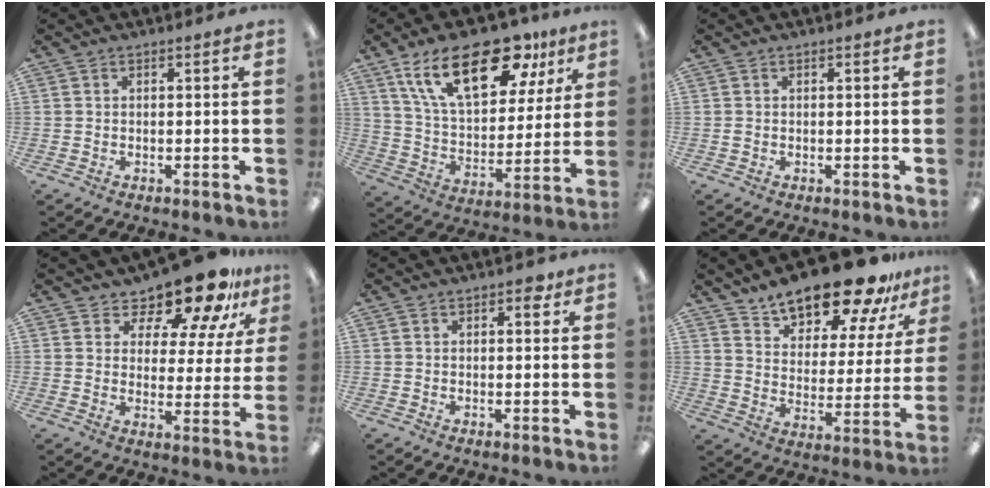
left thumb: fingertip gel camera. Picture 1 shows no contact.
{"total": 23.4, "force": [13.7, 11.0, 15.5], "torque": [-0.251, -0.053, 0.234]}
{"total": 0.5, "force": [0.0, 0.5, 0.2], "torque": [-0.004, 0.004, -0.003]}
{"total": 14.5, "force": [12.2, 4.8, 6.0], "torque": [-0.107, -0.090, 0.214]}
{"total": 2.5, "force": [1.4, 1.3, 1.5], "torque": [-0.009, -0.005, 0.018]}
{"total": 18.9, "force": [15.8, 6.3, 8.3], "torque": [-0.138, -0.108, 0.272]}